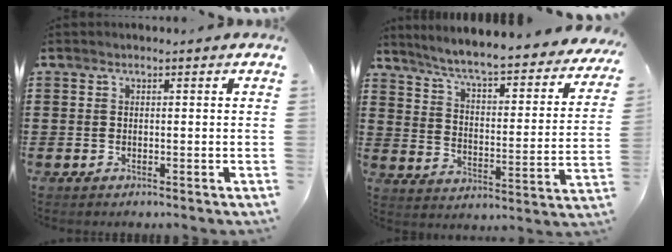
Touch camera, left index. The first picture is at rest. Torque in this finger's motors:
{"motor_torque": [1.16, 0.09, 1.05, 0.21]}